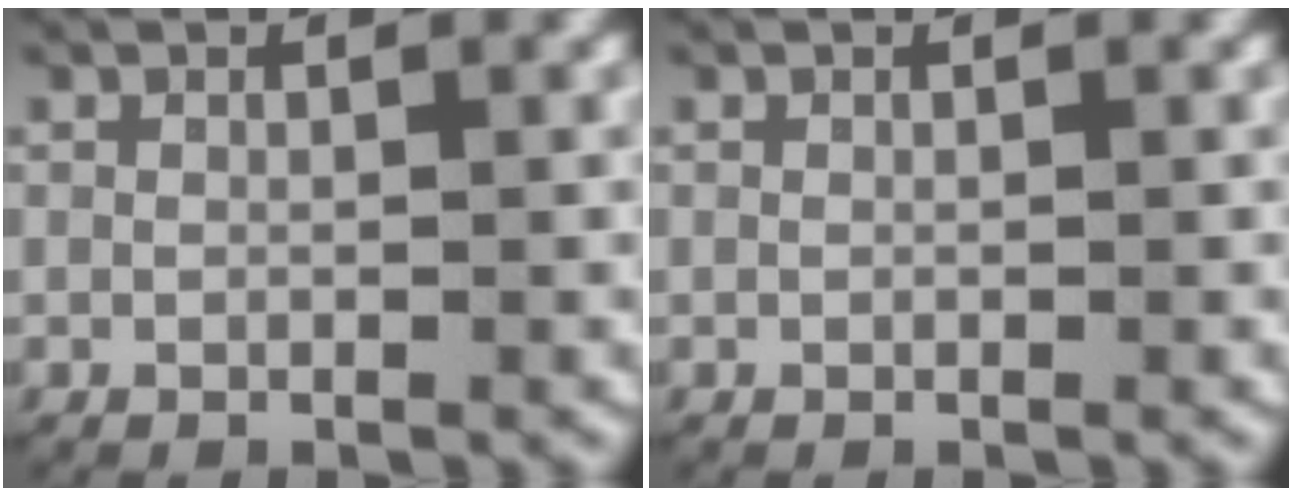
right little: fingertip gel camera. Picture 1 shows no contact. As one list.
[{"total": 0.0}]